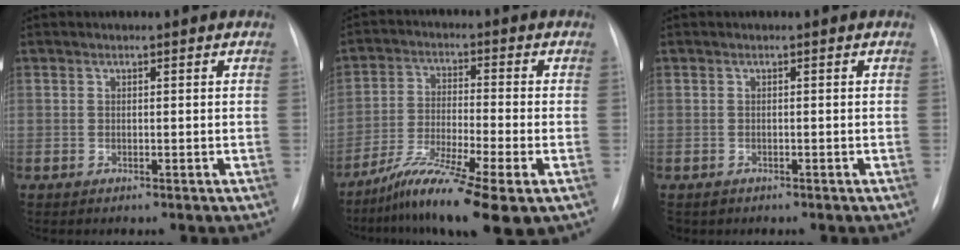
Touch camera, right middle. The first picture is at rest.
{"total": 11.8, "force": [-7.4, 0.7, 9.1], "torque": [-0.175, -0.030, -0.130]}
{"total": 1.0, "force": [-0.7, 0.7, 0.0], "torque": [-0.007, 0.002, -0.008]}